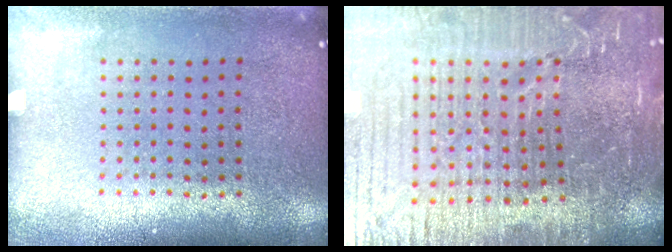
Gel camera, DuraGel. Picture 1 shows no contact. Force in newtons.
{"total": 7.0, "press": 6.1, "slide": 3.4}